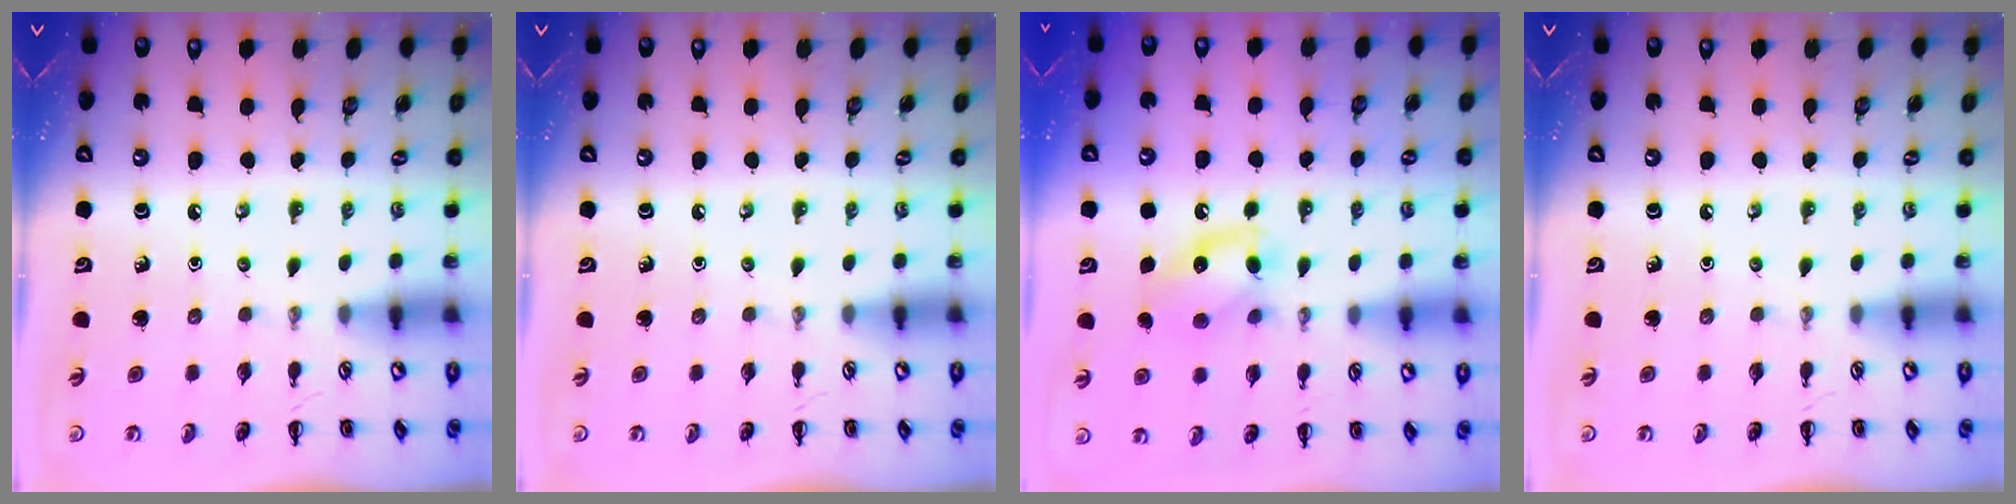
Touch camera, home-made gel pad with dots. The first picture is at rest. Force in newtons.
{"total": 0.0}
{"total": 12.7, "press": 12.6, "slide": 1.4}
{"total": 0.0}